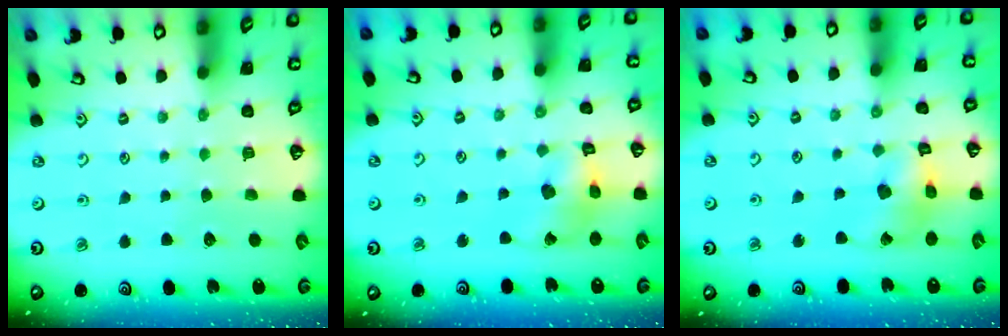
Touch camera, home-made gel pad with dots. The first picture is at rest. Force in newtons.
{"total": 10.2, "press": 10.1, "slide": 1.4}
{"total": 10.2, "press": 10.1, "slide": 1.4}